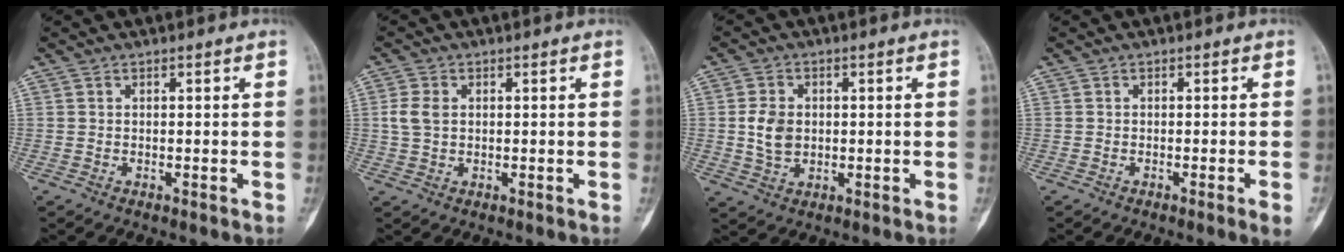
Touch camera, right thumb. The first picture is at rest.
{"total": 3.7, "force": [0.5, 2.6, 2.6], "torque": [-0.056, 0.005, 0.011]}
{"total": 5.7, "force": [0.2, 4.3, 3.8], "torque": [-0.061, -0.001, 0.007]}
{"total": 2.3, "force": [-1.0, -0.2, 2.1], "torque": [-0.034, -0.003, -0.015]}